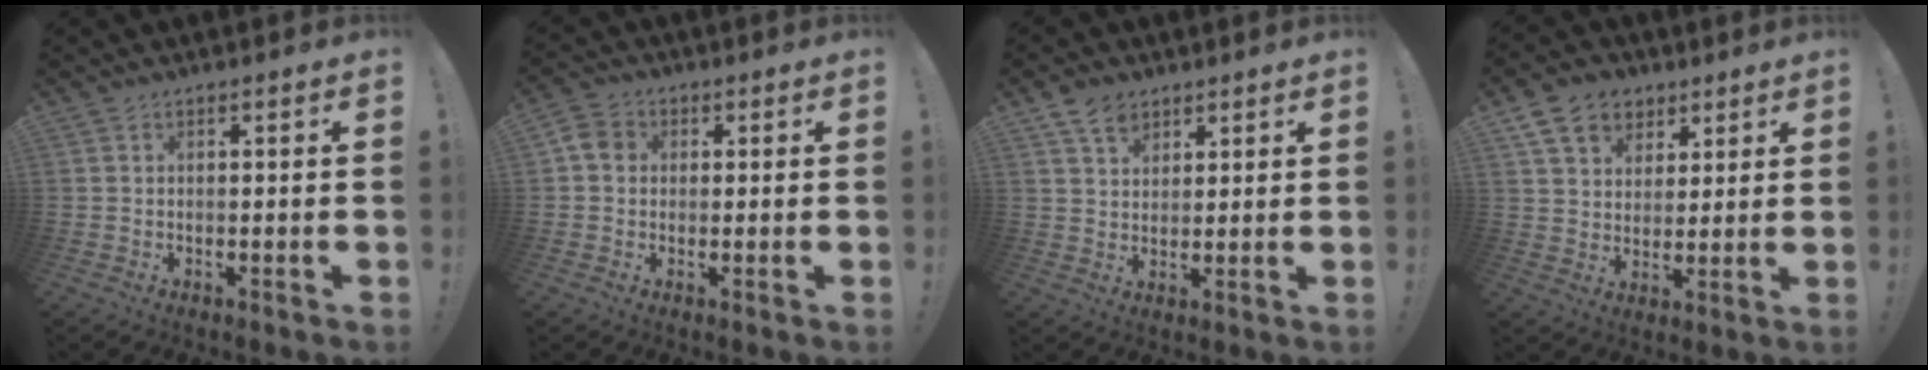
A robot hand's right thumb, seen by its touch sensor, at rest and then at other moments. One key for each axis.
{"total": 5.1, "fx": 0.4, "fy": 4.3, "fz": 2.7, "tx": -0.046, "ty": 0.010, "tz": 0.009}
{"total": 7.0, "fx": 4.5, "fy": 4.8, "fz": 2.6, "tx": -0.040, "ty": -0.018, "tz": 0.085}
{"total": 12.3, "fx": 6.3, "fy": 9.3, "fz": 5.0, "tx": -0.070, "ty": -0.032, "tz": 0.124}